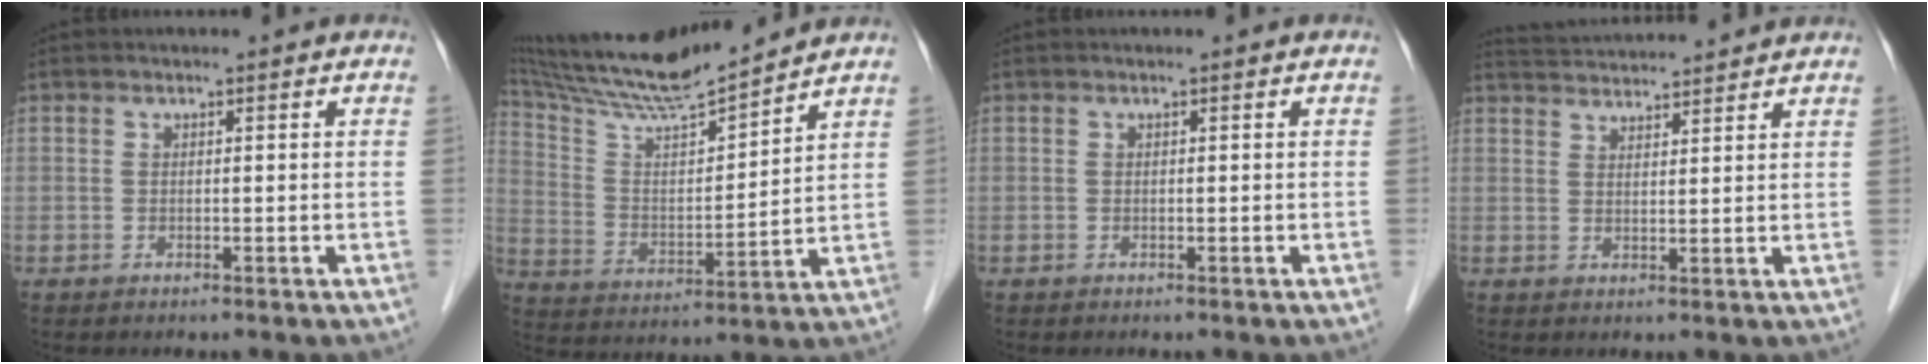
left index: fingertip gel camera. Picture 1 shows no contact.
{"total": 15.7, "force": [14.6, 0.2, 5.8], "torque": [-0.118, 0.005, 0.267]}
{"total": 0.0}
{"total": 8.4, "force": [8.2, -0.1, 1.7], "torque": [-0.038, 0.030, 0.124]}